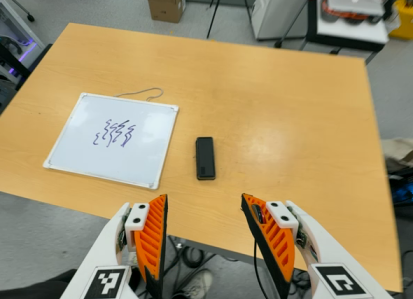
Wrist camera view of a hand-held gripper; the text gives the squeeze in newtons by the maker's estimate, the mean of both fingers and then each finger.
{"total": 0.0}